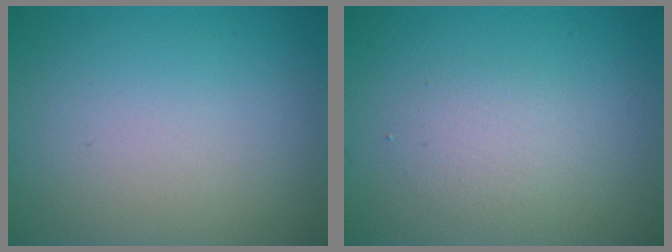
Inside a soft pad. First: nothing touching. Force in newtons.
{"total": 1.9, "press": 1.9, "slide": 0.0}